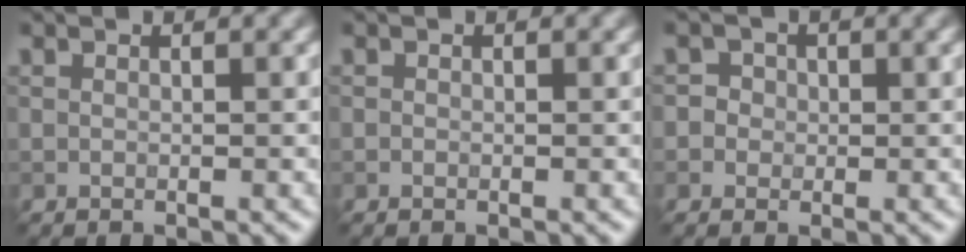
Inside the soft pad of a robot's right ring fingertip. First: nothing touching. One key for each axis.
{"total": 0.0}
{"total": 2.8, "fx": 0.6, "fy": 2.7, "fz": 0.8, "tx": 0.011, "ty": 0.016, "tz": -0.006}